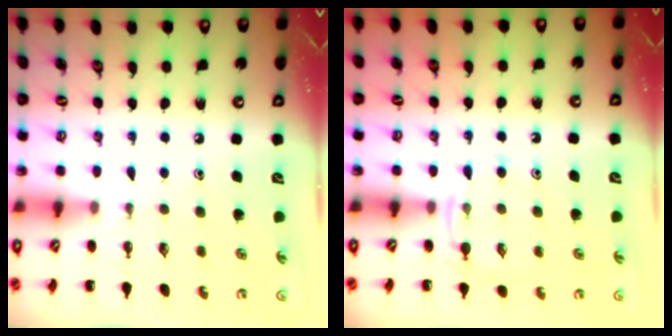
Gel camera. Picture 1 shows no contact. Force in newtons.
{"total": 5.9, "press": 5.7, "slide": 1.8}